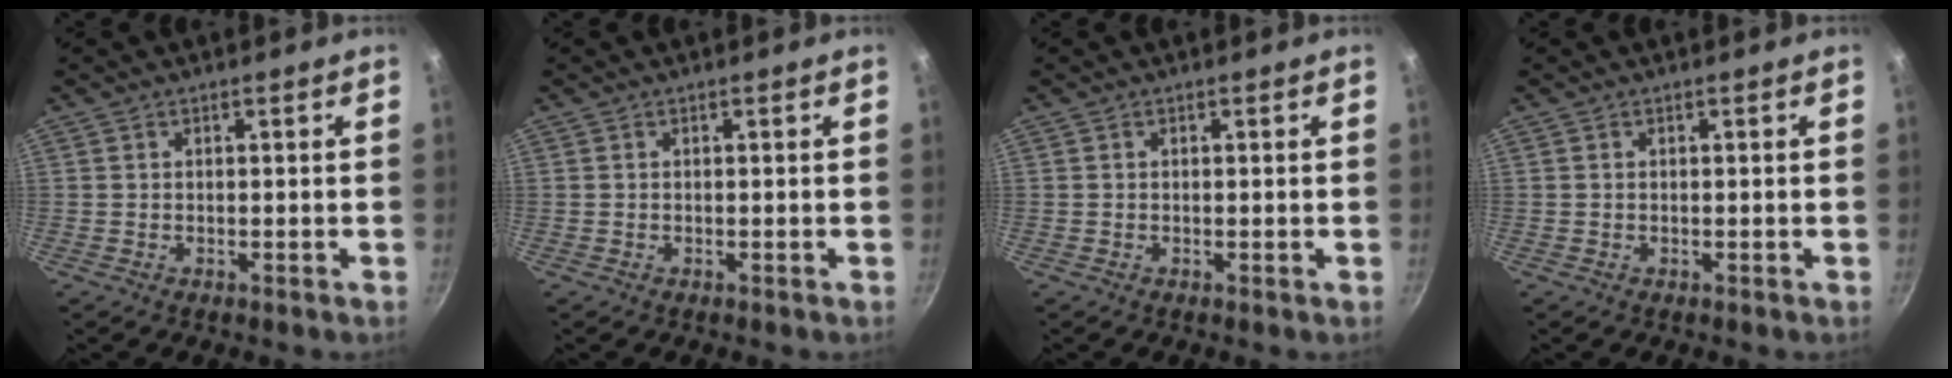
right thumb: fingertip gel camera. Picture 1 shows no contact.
{"total": 0.0}
{"total": 0.0}
{"total": 0.0}